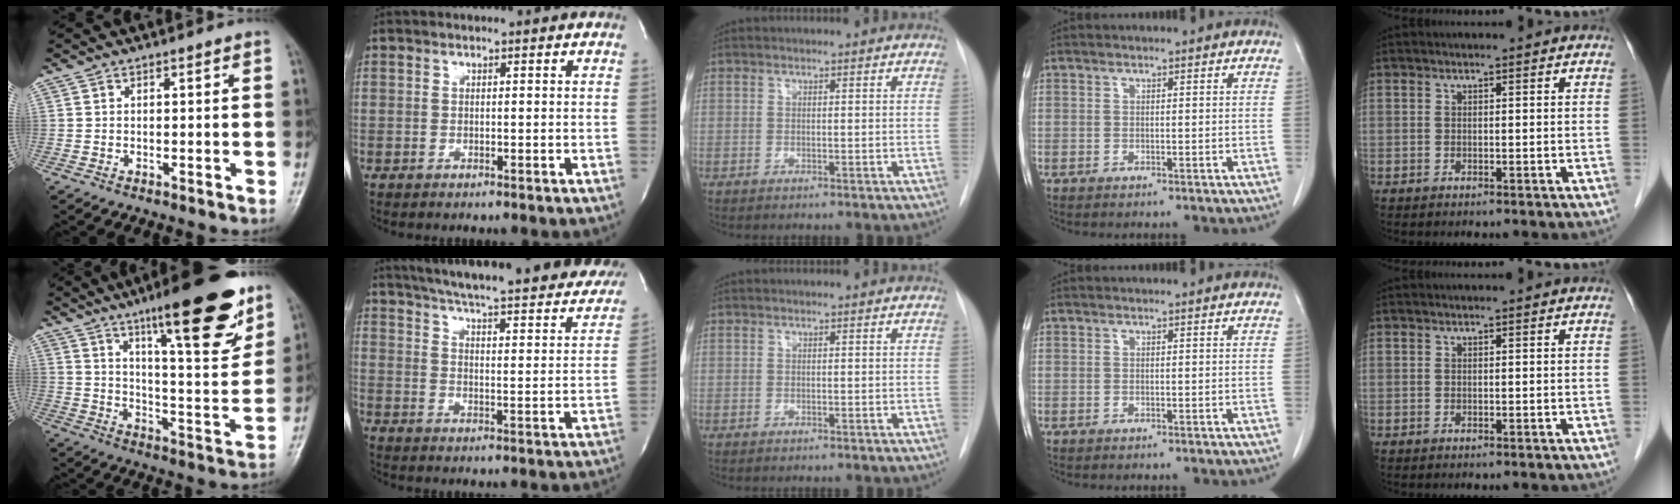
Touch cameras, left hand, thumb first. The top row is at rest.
{"thumb": {"total": 21.4, "force": [13.3, 4.9, 16.1], "torque": [-0.202, -0.061, 0.203]}, "index": {"total": 33.2, "force": [29.1, 5.4, 15.0], "torque": [-0.240, -0.070, 0.352]}}